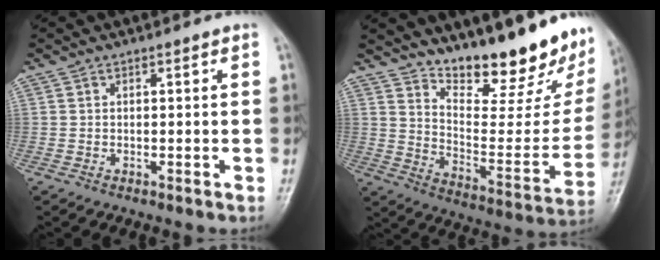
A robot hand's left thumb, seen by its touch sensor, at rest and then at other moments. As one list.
[{"total": 24.3, "force": [18.8, 6.8, 13.8], "torque": [-0.163, -0.126, 0.274]}]